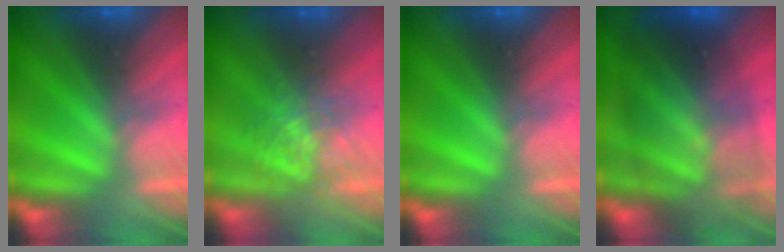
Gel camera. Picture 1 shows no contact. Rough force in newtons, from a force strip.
{"total": 2.7}
{"total": 0.0}
{"total": 7.8}